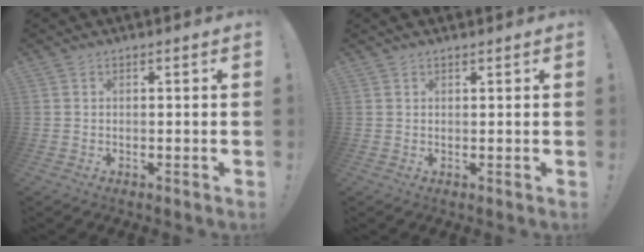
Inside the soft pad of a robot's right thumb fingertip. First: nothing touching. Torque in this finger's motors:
{"motor_torque": [-0.02, 0.01, 0.17, 0.11, 0.02]}